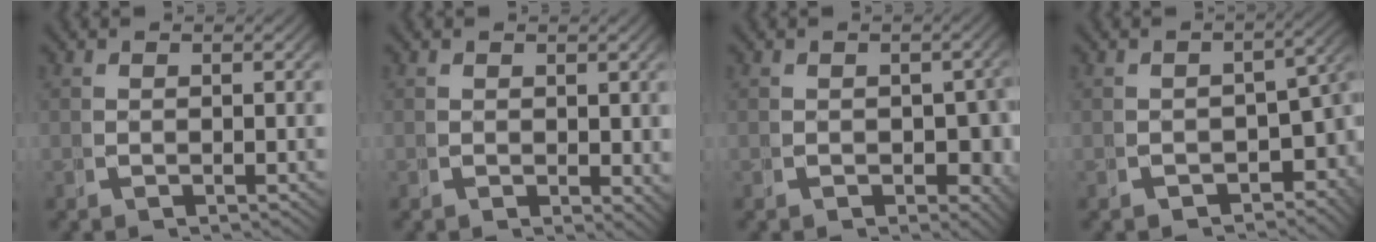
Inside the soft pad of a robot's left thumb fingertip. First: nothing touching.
{"total": 1.3, "force": [0.6, 0.8, 0.9], "torque": [-0.001, -0.006, 0.013]}
{"total": 4.3, "force": [-0.5, 3.0, 3.0], "torque": [-0.025, -0.013, -0.001]}
{"total": 6.4, "force": [-2.0, 4.2, 4.4], "torque": [-0.038, -0.023, -0.021]}